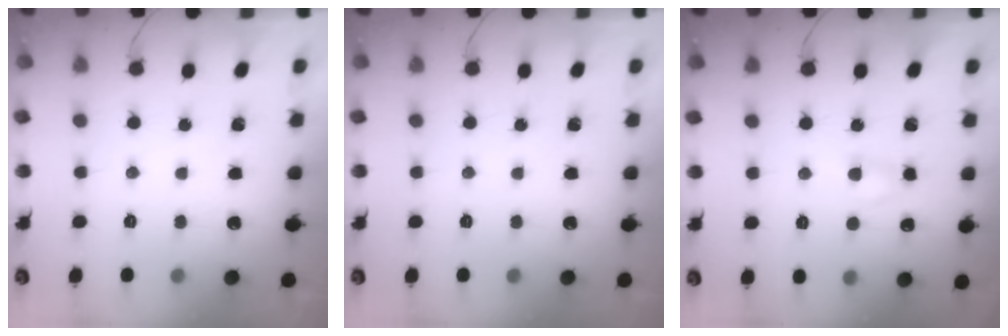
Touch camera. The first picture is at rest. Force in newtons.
{"total": 0.0}
{"total": 3.0, "press": 2.7, "slide": 1.3}